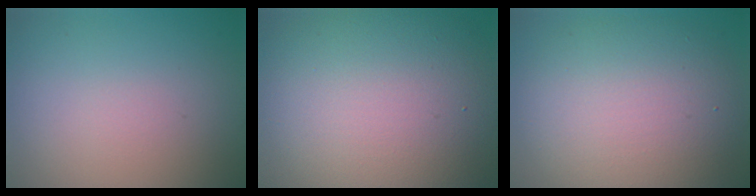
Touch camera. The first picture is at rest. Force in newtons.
{"total": 14.6, "press": 14.6, "slide": 0.3}
{"total": 9.3, "press": 9.3, "slide": 0.4}